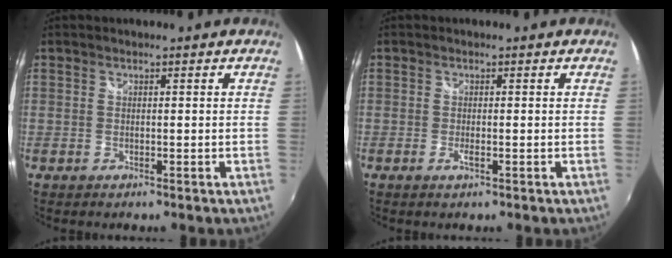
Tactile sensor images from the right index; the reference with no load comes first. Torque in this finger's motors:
{"motor_torque": [0.00, 0.00, 0.00, 0.00]}